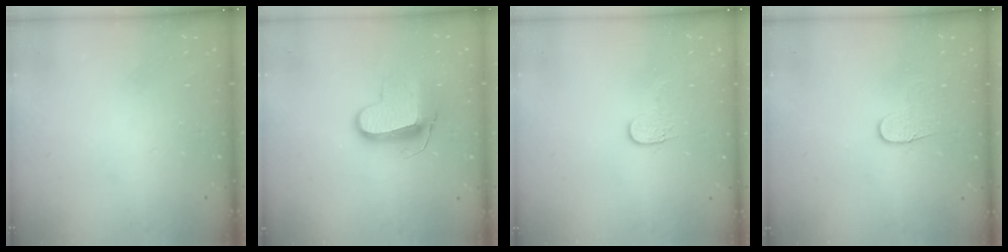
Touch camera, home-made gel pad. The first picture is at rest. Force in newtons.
{"total": 11.2, "press": 11.2, "slide": 0.8}
{"total": 4.0, "press": 4.0, "slide": 0.5}
{"total": 6.2, "press": 6.1, "slide": 0.6}